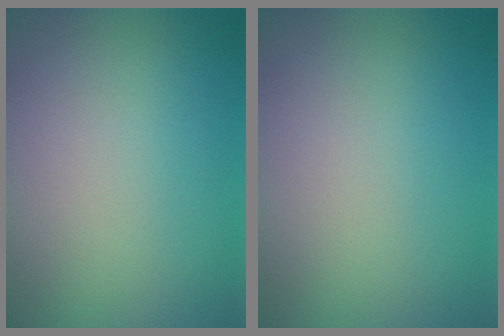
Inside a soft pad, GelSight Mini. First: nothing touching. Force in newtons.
{"total": 0.0}